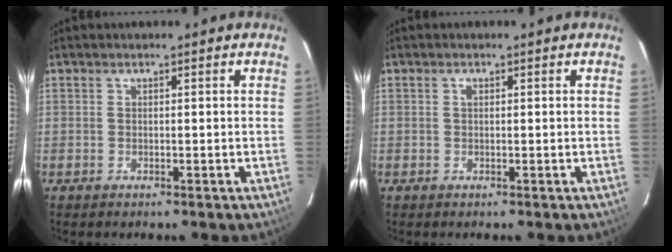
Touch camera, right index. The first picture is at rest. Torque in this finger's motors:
{"motor_torque": [0.23, 0.08, 0.04, 0.02]}